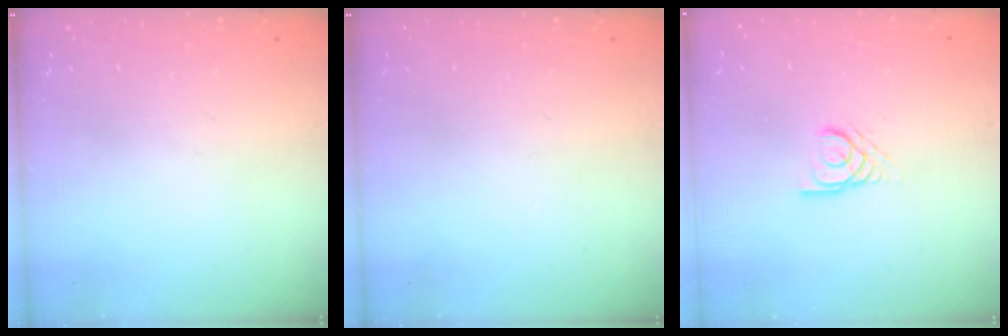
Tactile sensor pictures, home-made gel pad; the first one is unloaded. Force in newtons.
{"total": 0.0}
{"total": 2.8, "press": 2.8, "slide": 0.1}